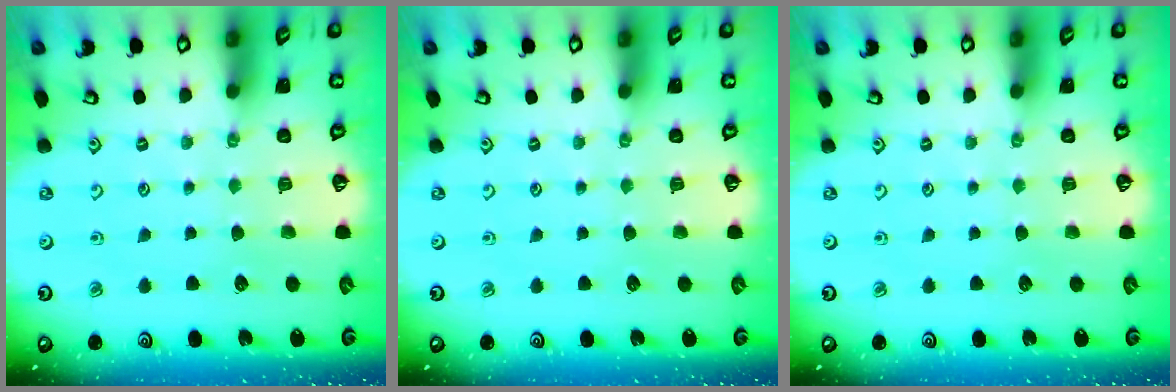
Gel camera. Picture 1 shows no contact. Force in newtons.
{"total": 0.0}
{"total": 0.0}